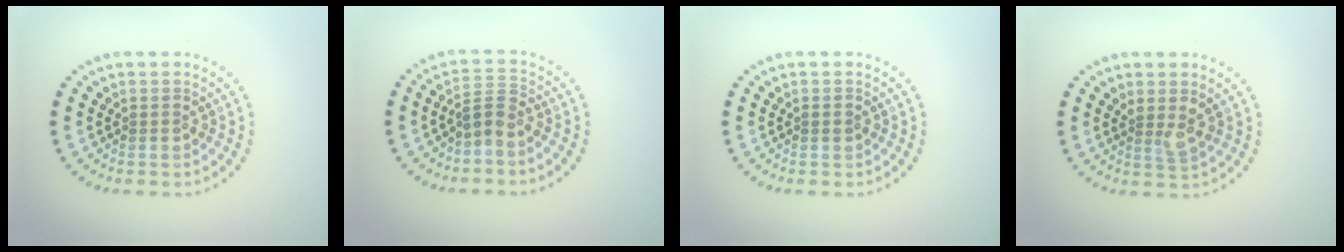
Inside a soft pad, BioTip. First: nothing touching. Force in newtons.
{"total": 2.2, "press": 1.6, "slide": 1.6}
{"total": 0.8, "press": 0.7, "slide": 0.3}
{"total": 1.6, "press": 1.3, "slide": 1.0}